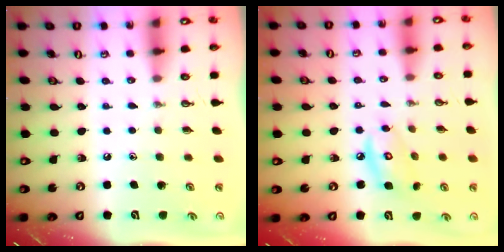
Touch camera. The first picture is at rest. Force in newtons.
{"total": 7.4, "press": 7.4, "slide": 0.5}